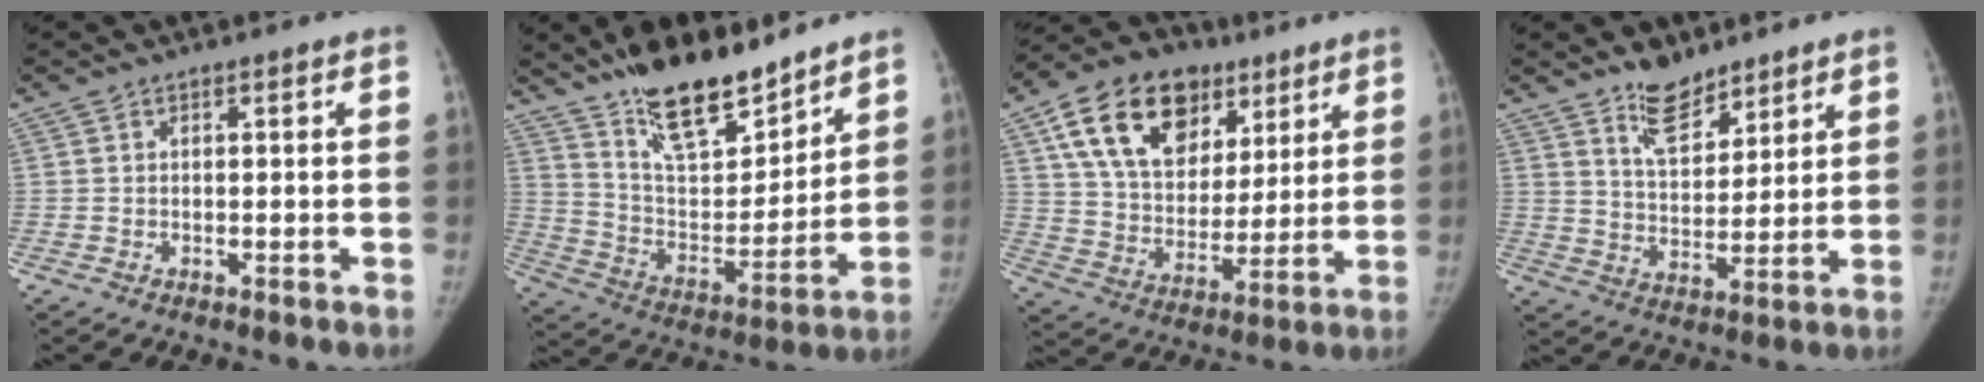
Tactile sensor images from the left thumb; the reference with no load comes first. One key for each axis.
{"total": 19.2, "fx": 15.0, "fy": 6.6, "fz": 9.9, "tx": -0.123, "ty": -0.099, "tz": 0.262}
{"total": 21.7, "fx": 10.6, "fy": 14.4, "fz": 12.2, "tx": -0.176, "ty": -0.016, "tz": 0.179}
{"total": 8.6, "fx": 6.7, "fy": 4.0, "fz": 3.7, "tx": -0.031, "ty": -0.054, "tz": 0.119}